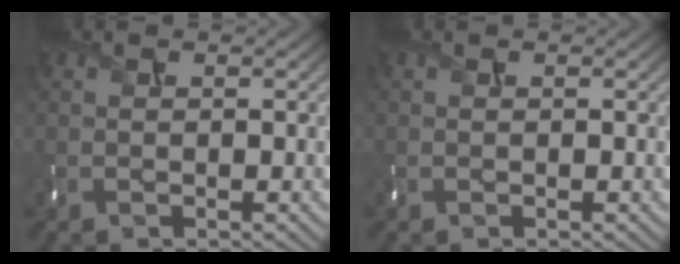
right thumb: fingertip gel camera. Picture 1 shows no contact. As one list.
[{"total": 0.0}]